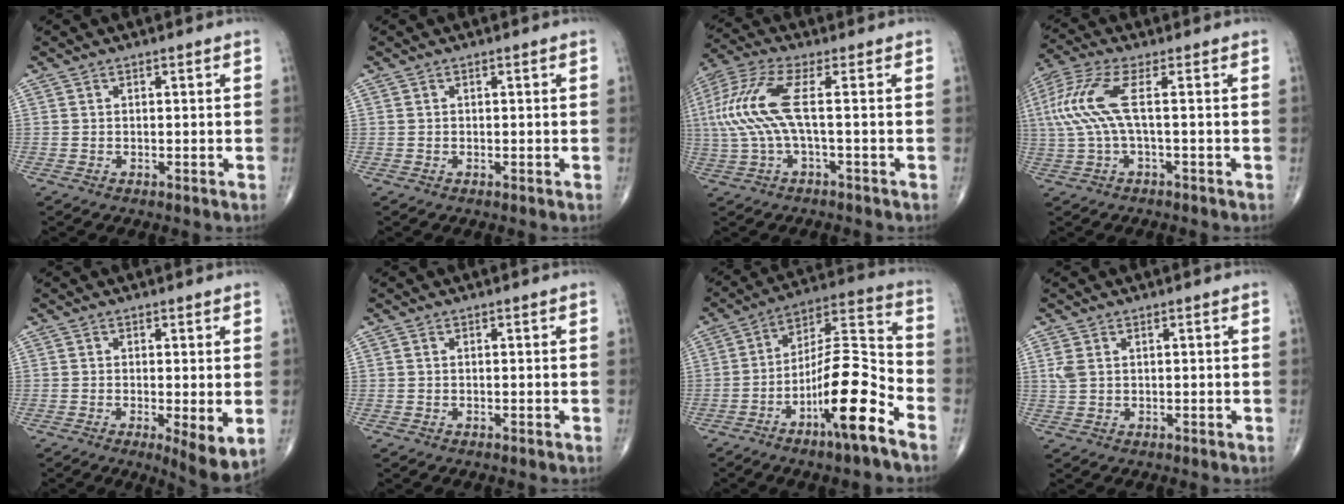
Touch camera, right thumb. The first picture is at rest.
{"total": 0.0}
{"total": 11.1, "force": [0.4, 2.7, 10.7], "torque": [-0.281, 0.028, 0.004]}
{"total": 9.4, "force": [0.8, 2.2, 9.1], "torque": [-0.247, 0.023, 0.013]}
{"total": 6.1, "force": [-1.0, 1.6, 5.8], "torque": [-0.092, -0.021, -0.017]}
{"total": 0.0}
{"total": 16.8, "force": [-8.4, 3.4, 14.1], "torque": [-0.248, 0.066, -0.144]}
{"total": 2.4, "force": [0.8, 1.4, 1.8], "torque": [-0.050, 0.008, 0.023]}